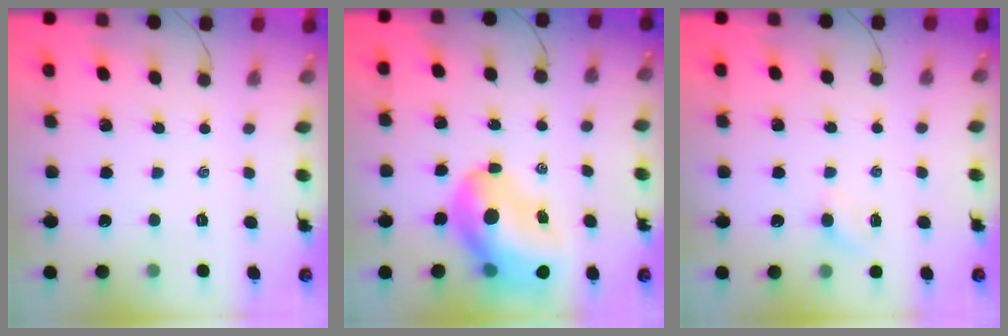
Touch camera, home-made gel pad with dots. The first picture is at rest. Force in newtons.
{"total": 14.6, "press": 14.0, "slide": 4.1}
{"total": 2.8, "press": 2.6, "slide": 1.0}